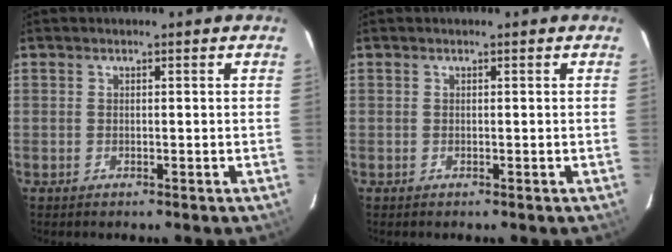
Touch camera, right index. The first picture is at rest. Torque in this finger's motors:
{"motor_torque": [0.00, 0.00, 0.01, 0.00]}